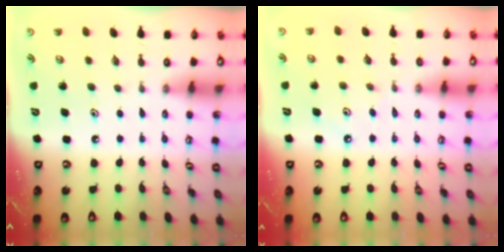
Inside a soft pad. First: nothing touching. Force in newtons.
{"total": 3.8, "press": 3.7, "slide": 0.6}